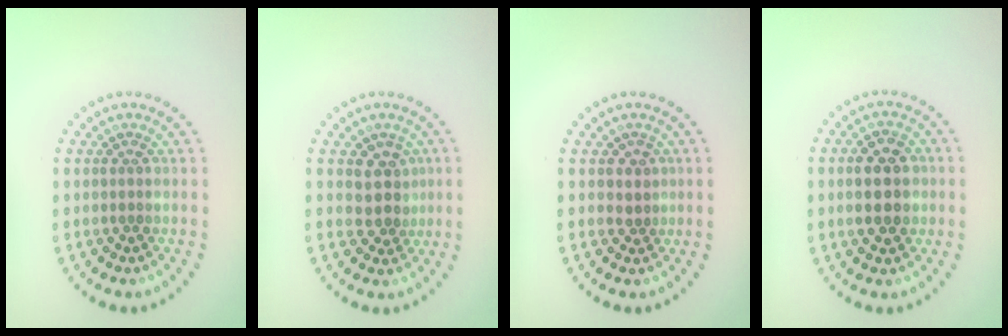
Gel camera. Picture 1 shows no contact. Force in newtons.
{"total": 2.6, "press": 2.2, "slide": 1.4}
{"total": 1.3, "press": 0.9, "slide": 0.9}
{"total": 4.6, "press": 4.6, "slide": 0.1}